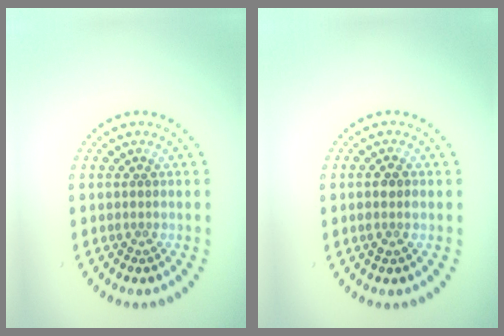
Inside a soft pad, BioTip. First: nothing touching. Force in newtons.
{"total": 1.4, "press": 1.4, "slide": 0.4}